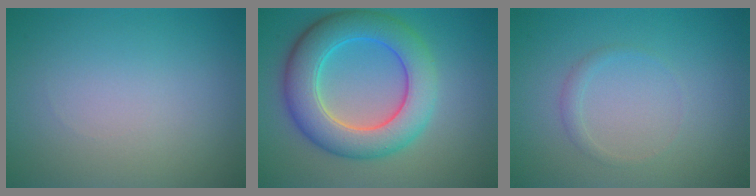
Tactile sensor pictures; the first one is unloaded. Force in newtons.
{"total": 8.0, "press": 8.0, "slide": 0.3}
{"total": 0.9, "press": 0.9, "slide": 0.2}